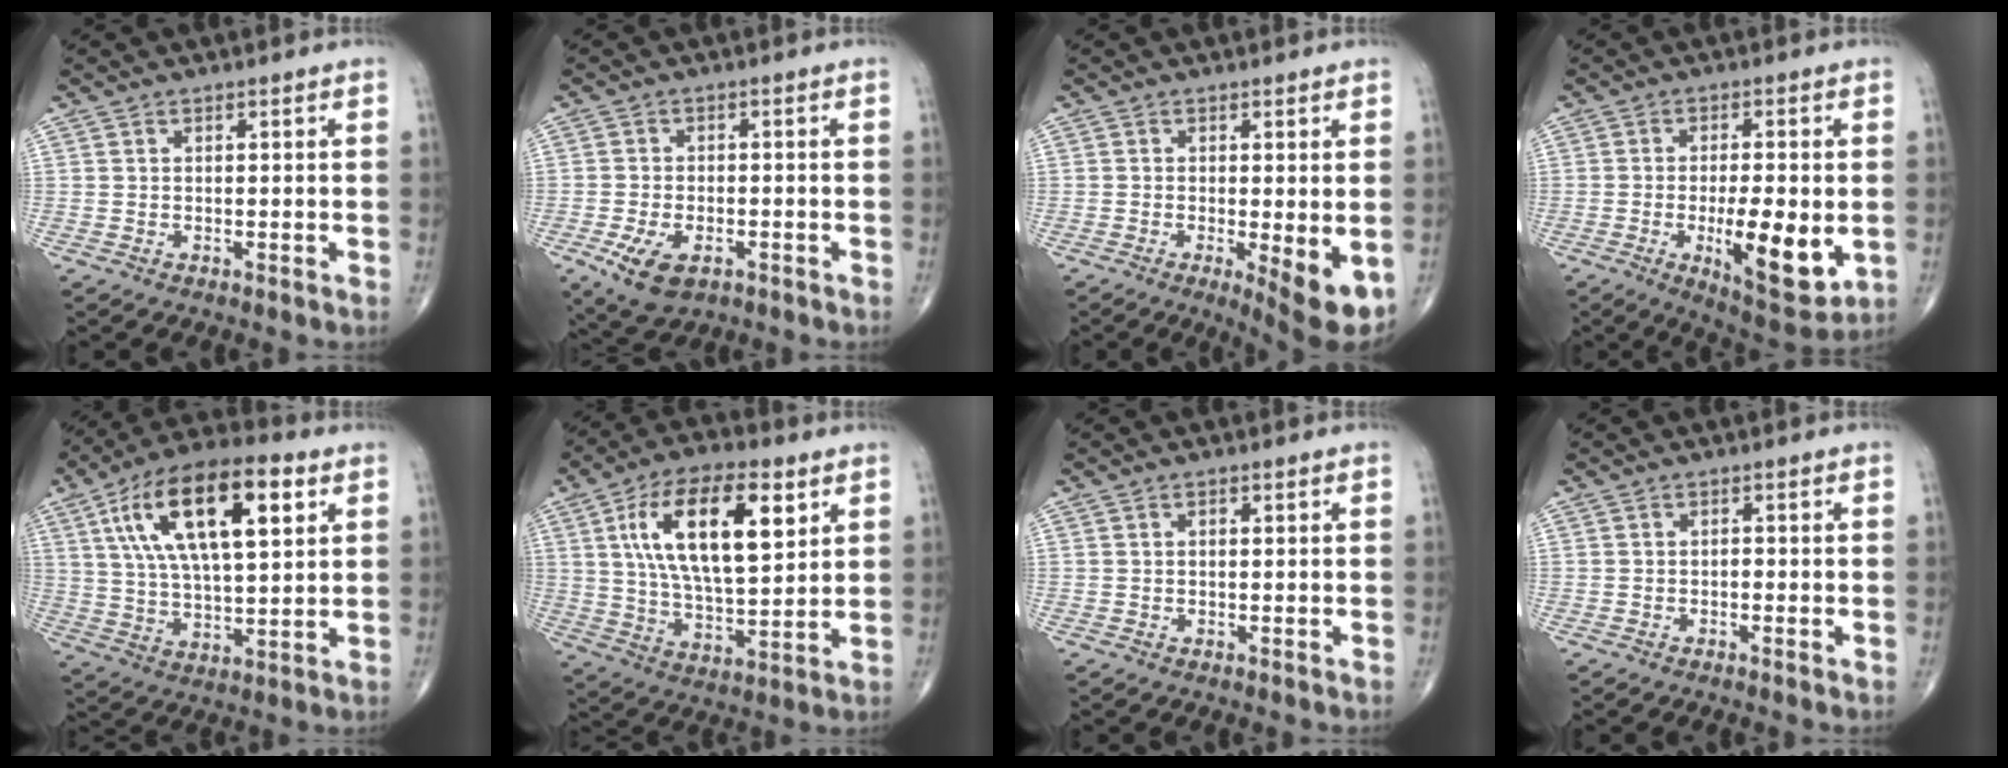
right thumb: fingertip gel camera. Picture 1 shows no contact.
{"total": 7.5, "force": [-3.3, 4.1, 5.2], "torque": [-0.100, 0.001, -0.051]}
{"total": 7.7, "force": [-1.9, 2.0, 7.2], "torque": [-0.101, -0.020, -0.025]}
{"total": 13.5, "force": [-2.8, 4.6, 12.4], "torque": [-0.178, -0.019, -0.035]}
{"total": 21.4, "force": [7.7, 8.8, 17.9], "torque": [-0.306, -0.001, 0.127]}
{"total": 19.5, "force": [6.7, 8.4, 16.3], "torque": [-0.271, -0.016, 0.116]}
{"total": 0.8, "force": [0.2, 0.4, 0.7], "torque": [-0.016, 0.004, 0.002]}
{"total": 1.0, "force": [-0.3, 0.5, 0.8], "torque": [-0.011, 0.000, -0.007]}